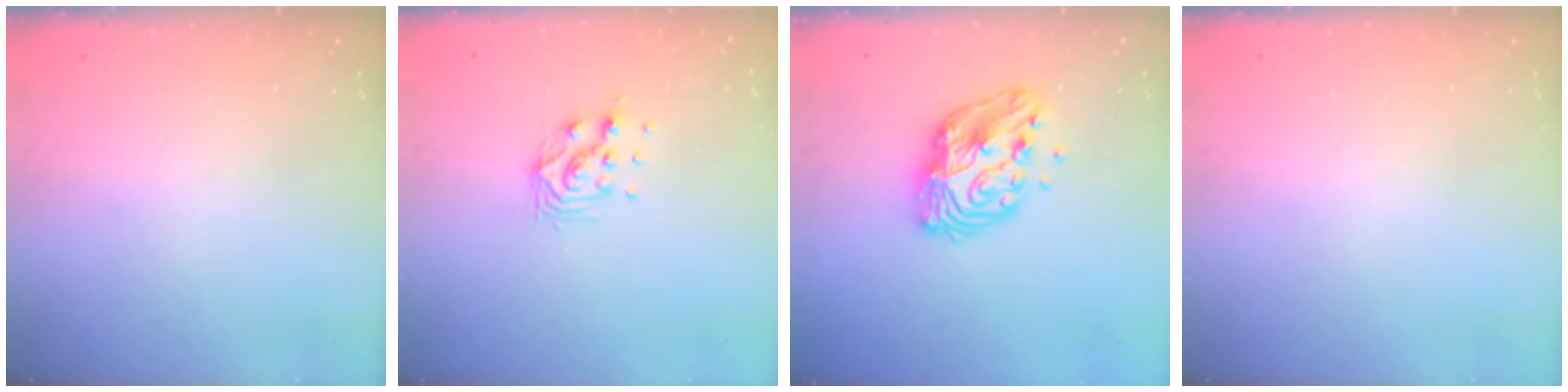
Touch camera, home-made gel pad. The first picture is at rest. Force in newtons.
{"total": 8.6, "press": 8.6, "slide": 0.7}
{"total": 11.9, "press": 11.9, "slide": 0.8}
{"total": 0.0}